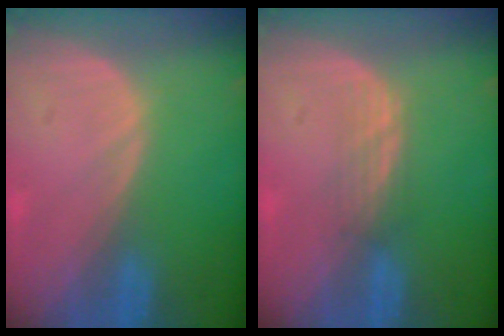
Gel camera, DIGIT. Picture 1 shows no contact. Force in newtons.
{"total": 2.1, "press": 2.1, "slide": 0.2}